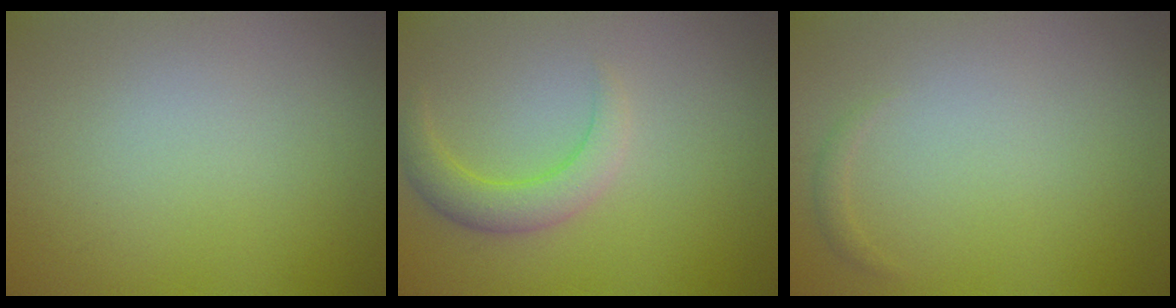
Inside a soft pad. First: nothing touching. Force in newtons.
{"total": 2.9, "press": 2.9, "slide": 0.2}
{"total": 0.5, "press": 0.5, "slide": 0.0}